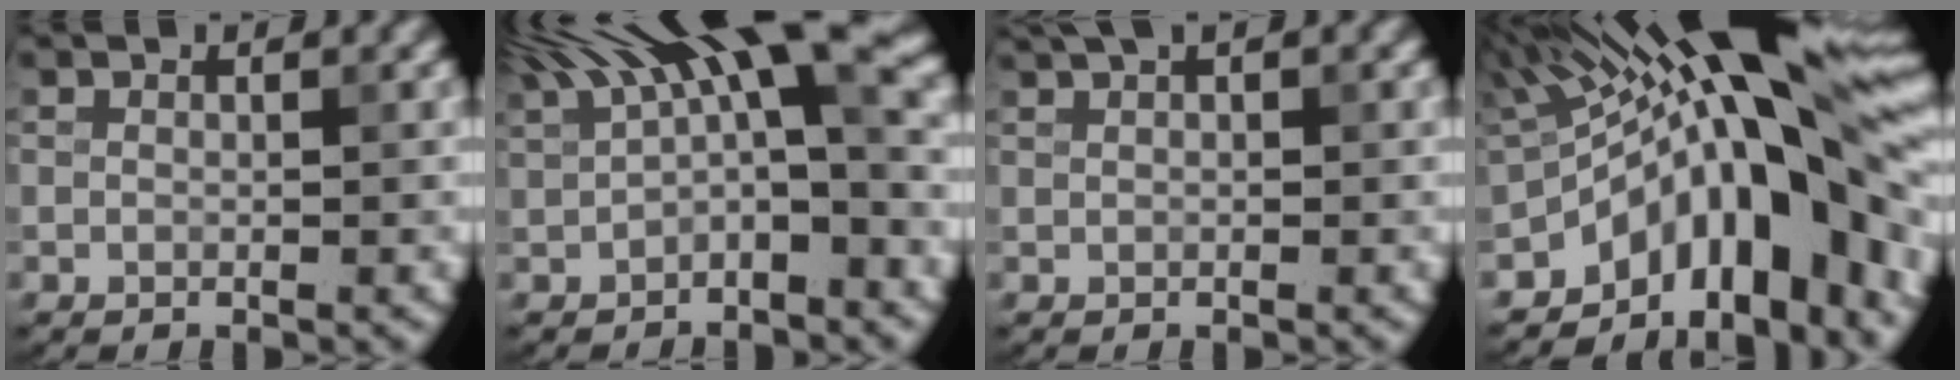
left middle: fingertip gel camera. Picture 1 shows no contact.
{"total": 9.4, "force": [3.4, 2.9, 8.2], "torque": [-0.129, 0.018, 0.045]}
{"total": 2.5, "force": [1.4, 0.9, 1.8], "torque": [-0.019, 0.009, 0.016]}
{"total": 15.7, "force": [-1.6, 6.6, 14.2], "torque": [-0.182, 0.028, -0.036]}